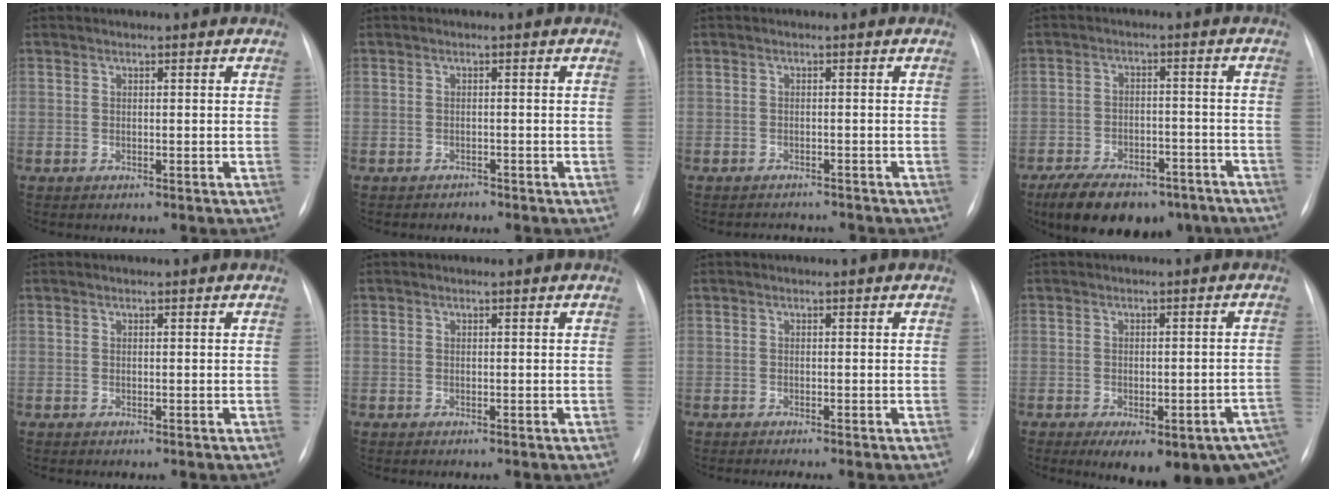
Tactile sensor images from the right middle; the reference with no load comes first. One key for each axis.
{"total": 0.9, "fx": -0.8, "fy": 0.2, "fz": -0.3, "tx": 0.003, "ty": -0.003, "tz": -0.014}
{"total": 3.1, "fx": -3.1, "fy": 0.6, "fz": 0.0, "tx": 0.001, "ty": -0.003, "tz": -0.038}
{"total": 14.9, "fx": -10.7, "fy": 7.0, "fz": 7.6, "tx": -0.129, "ty": 0.002, "tz": -0.157}
{"total": 0.0}
{"total": 0.0}
{"total": 1.4, "fx": -1.1, "fy": -0.3, "fz": 0.8, "tx": -0.008, "ty": 0.000, "tz": -0.014}
{"total": 16.8, "fx": -10.5, "fy": 5.9, "fz": 11.8, "tx": -0.099, "ty": 0.012, "tz": -0.118}